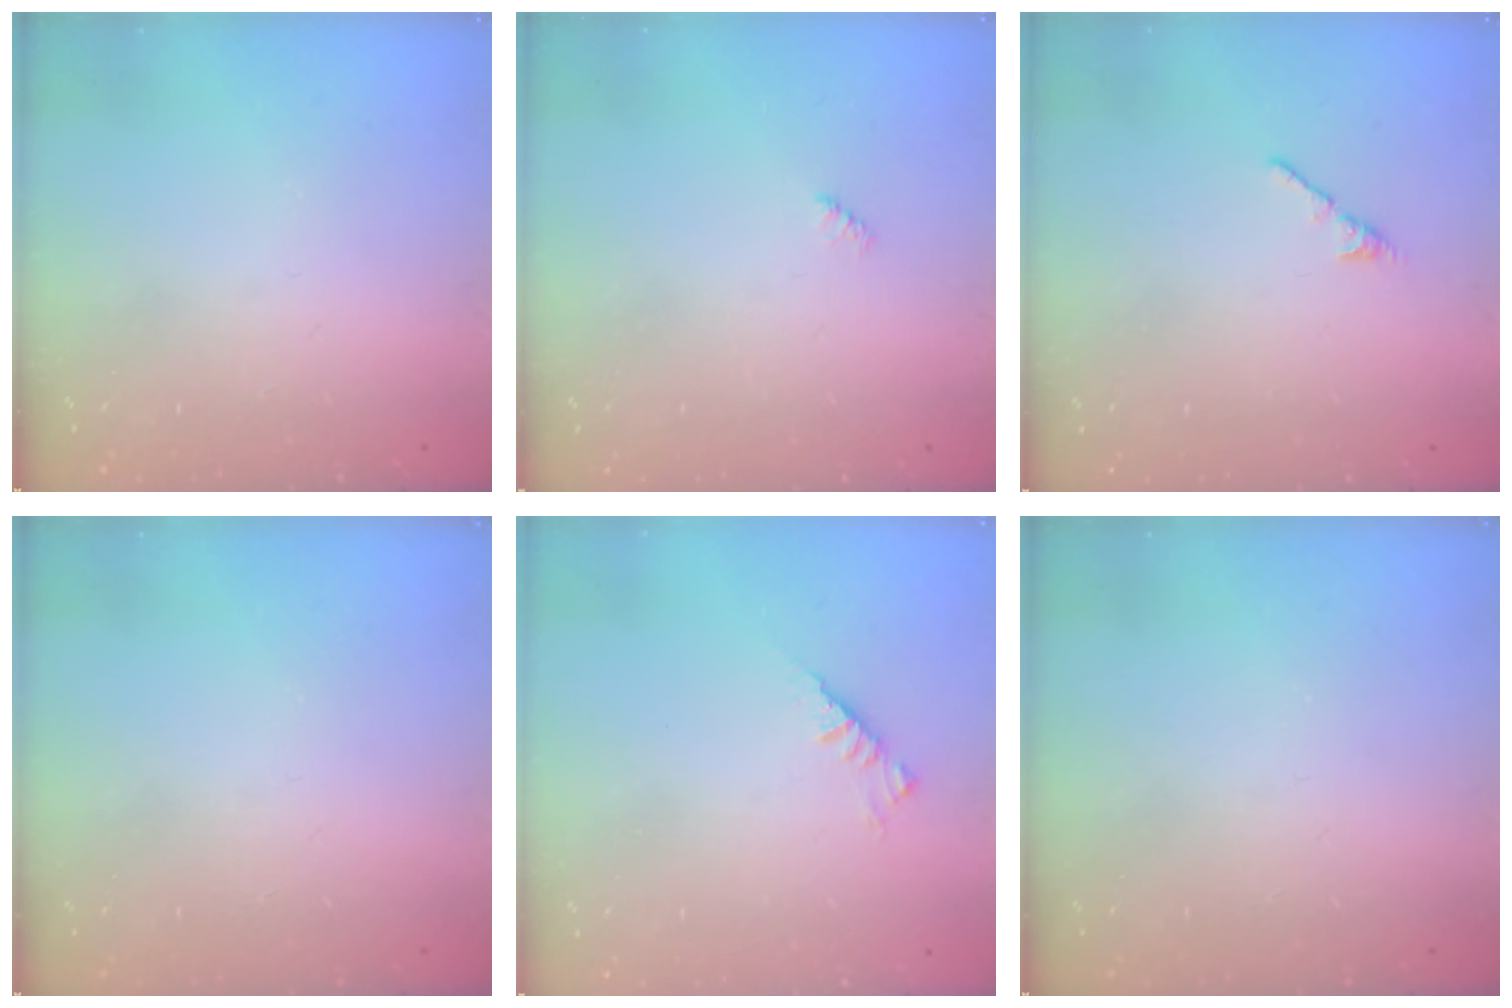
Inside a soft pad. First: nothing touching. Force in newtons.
{"total": 2.3, "press": 2.2, "slide": 0.5}
{"total": 2.7, "press": 2.7, "slide": 0.7}
{"total": 0.0}
{"total": 2.9, "press": 2.8, "slide": 0.7}
{"total": 0.0}